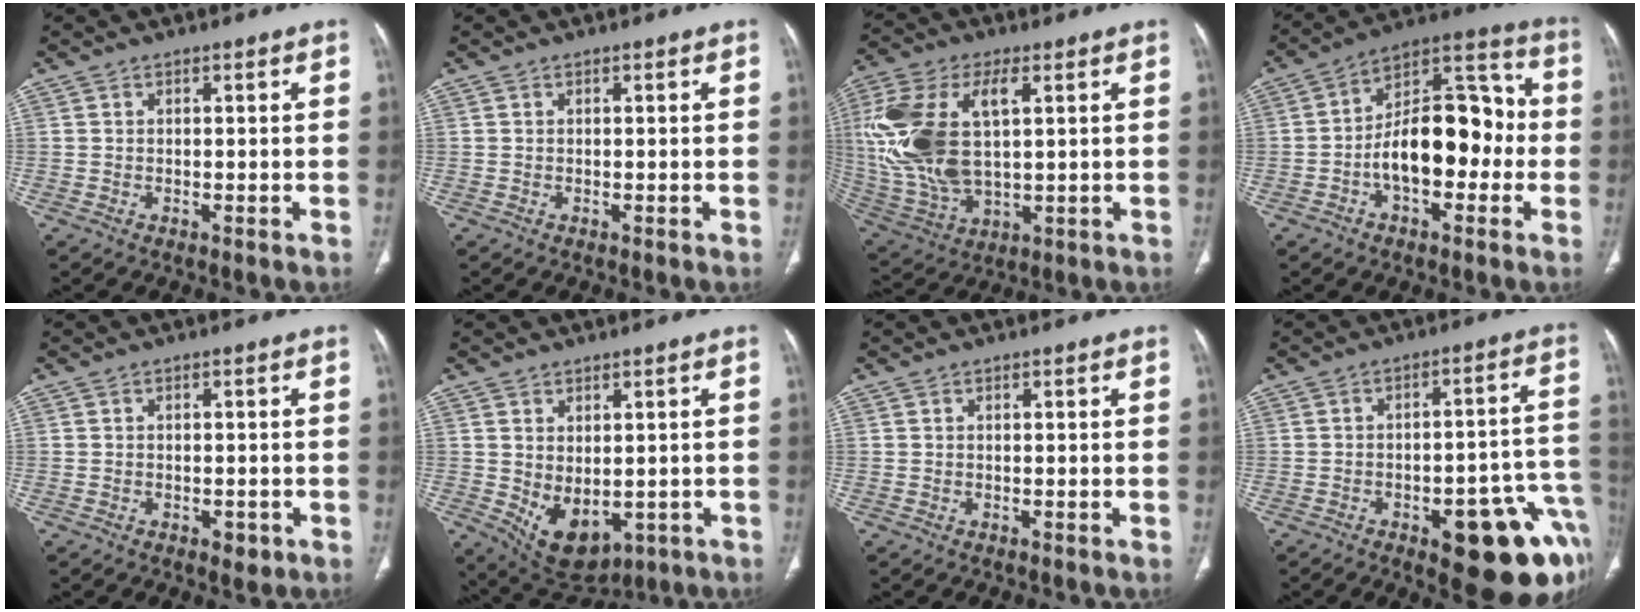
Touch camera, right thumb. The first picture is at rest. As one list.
[{"total": 0.0}, {"total": 20.3, "force": [3.6, 10.6, 16.9], "torque": [-0.375, -0.004, 0.073]}, {"total": 17.4, "force": [-2.9, 9.7, 14.1], "torque": [-0.197, 0.052, -0.053]}, {"total": 2.3, "force": [-1.0, 1.4, 1.5], "torque": [-0.013, 0.003, -0.008]}, {"total": 9.7, "force": [-1.6, 6.1, 7.3], "torque": [-0.100, -0.006, 0.005]}, {"total": 0.0}, {"total": 20.2, "force": [-8.8, 7.7, 16.5], "torque": [-0.129, 0.055, -0.098]}]